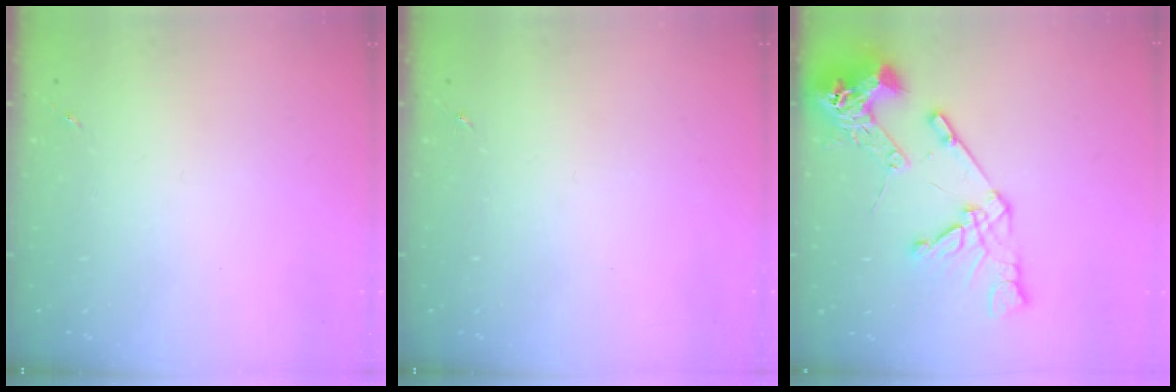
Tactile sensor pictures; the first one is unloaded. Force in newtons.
{"total": 0.0}
{"total": 19.7, "press": 19.5, "slide": 2.6}